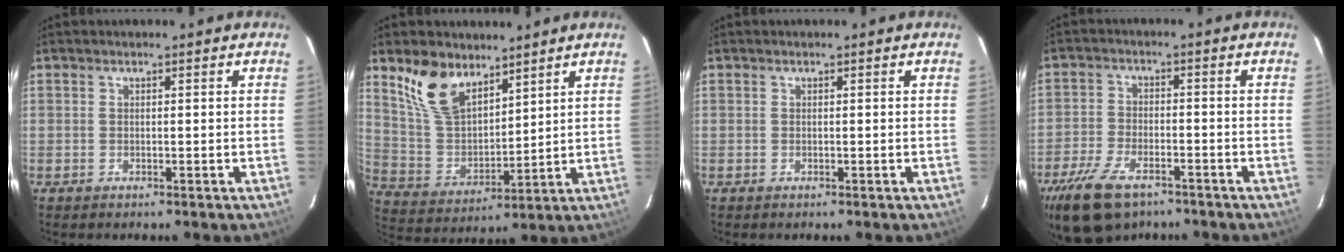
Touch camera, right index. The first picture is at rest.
{"total": 12.7, "force": [8.6, 6.6, 6.7], "torque": [-0.139, 0.013, 0.181]}
{"total": 0.0}
{"total": 12.6, "force": [-8.5, 6.4, 6.8], "torque": [-0.171, -0.017, -0.156]}